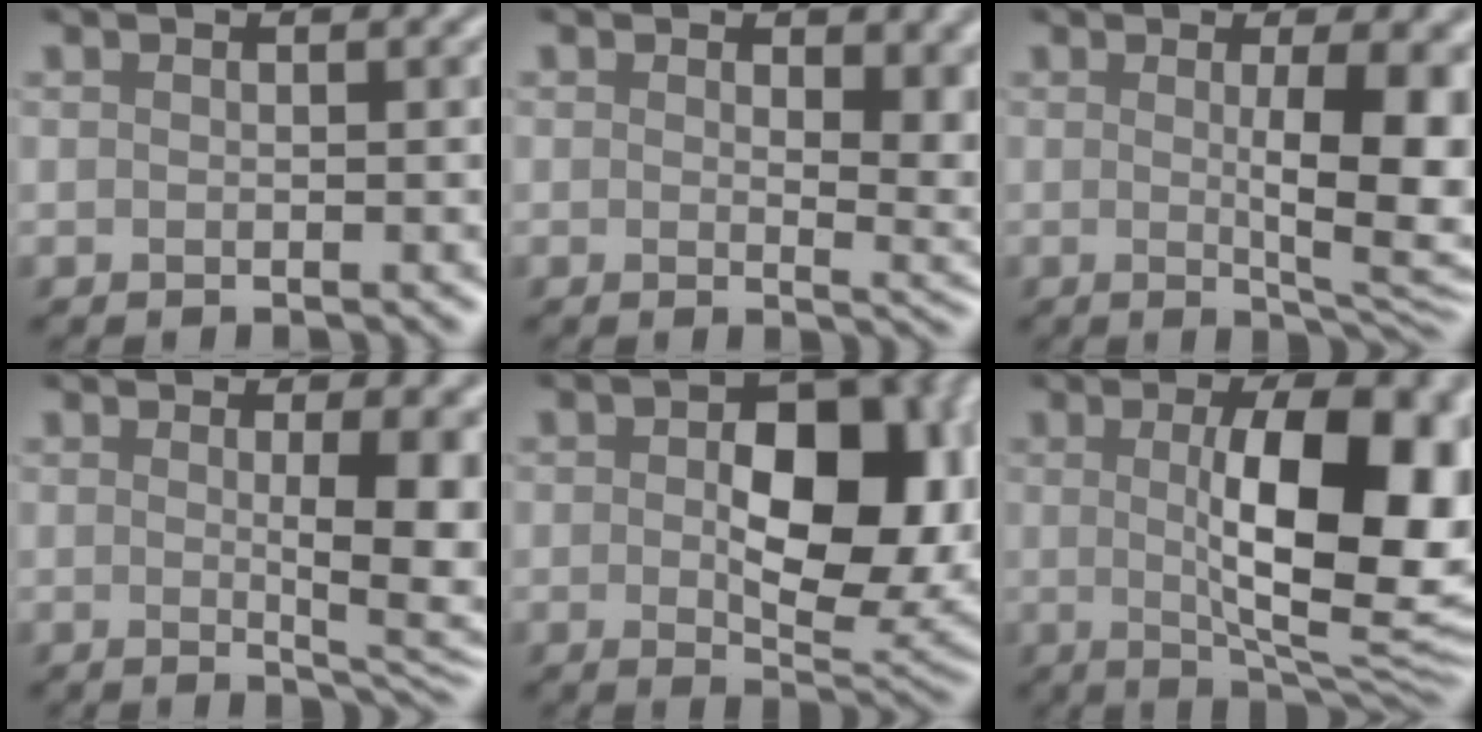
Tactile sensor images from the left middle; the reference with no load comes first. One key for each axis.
{"total": 5.1, "fx": 1.5, "fy": 2.8, "fz": 4.0, "tx": -0.043, "ty": -0.011, "tz": 0.023}
{"total": 8.4, "fx": 0.5, "fy": 2.0, "fz": 8.2, "tx": -0.107, "ty": -0.008, "tz": 0.013}
{"total": 6.6, "fx": 0.5, "fy": 1.6, "fz": 6.4, "tx": -0.078, "ty": -0.009, "tz": 0.014}
{"total": 11.5, "fx": 0.4, "fy": 6.5, "fz": 9.5, "tx": -0.121, "ty": 0.000, "tz": 0.007}
{"total": 13.1, "fx": 1.0, "fy": 4.4, "fz": 12.4, "tx": -0.156, "ty": -0.001, "tz": 0.017}